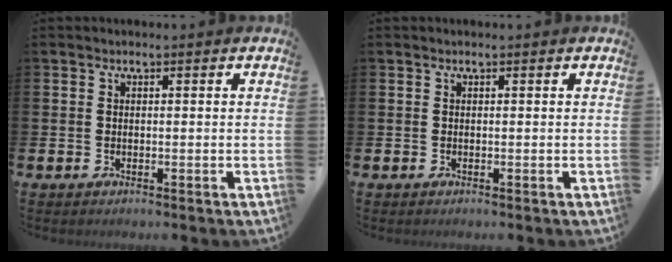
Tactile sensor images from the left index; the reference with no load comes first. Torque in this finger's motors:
{"motor_torque": [0.01, 0.00, 0.00, 0.00]}